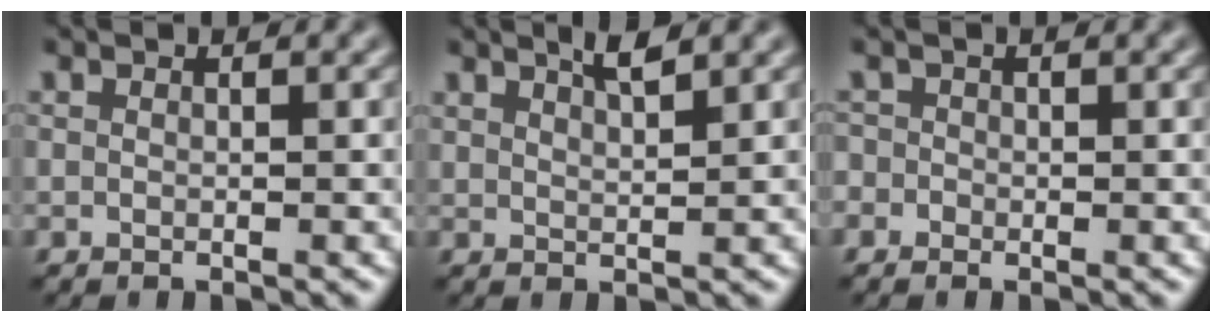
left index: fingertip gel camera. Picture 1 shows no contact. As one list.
[{"total": 1.9, "force": [1.3, 0.4, 1.2], "torque": [-0.012, 0.004, 0.023]}, {"total": 0.9, "force": [-0.6, 0.6, -0.1], "torque": [0.001, 0.001, -0.012]}]